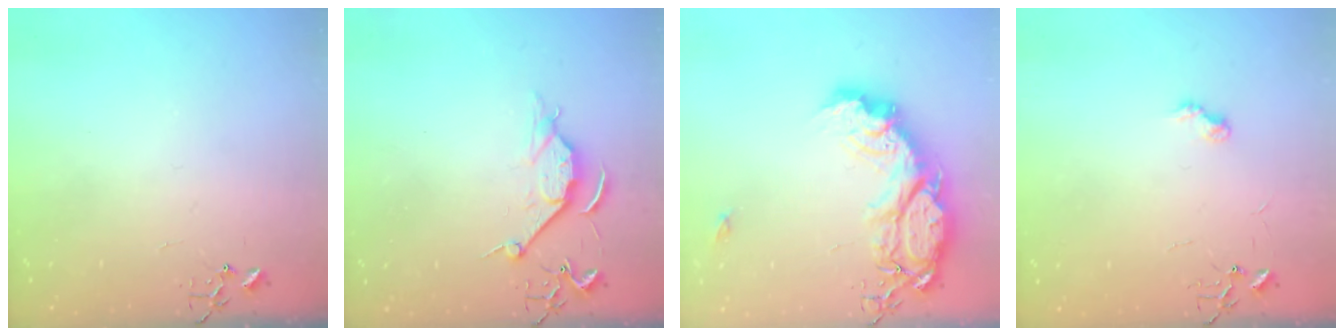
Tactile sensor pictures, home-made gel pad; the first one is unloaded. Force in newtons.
{"total": 6.8, "press": 6.8, "slide": 0.7}
{"total": 21.3, "press": 21.2, "slide": 1.6}
{"total": 6.6, "press": 6.6, "slide": 0.7}